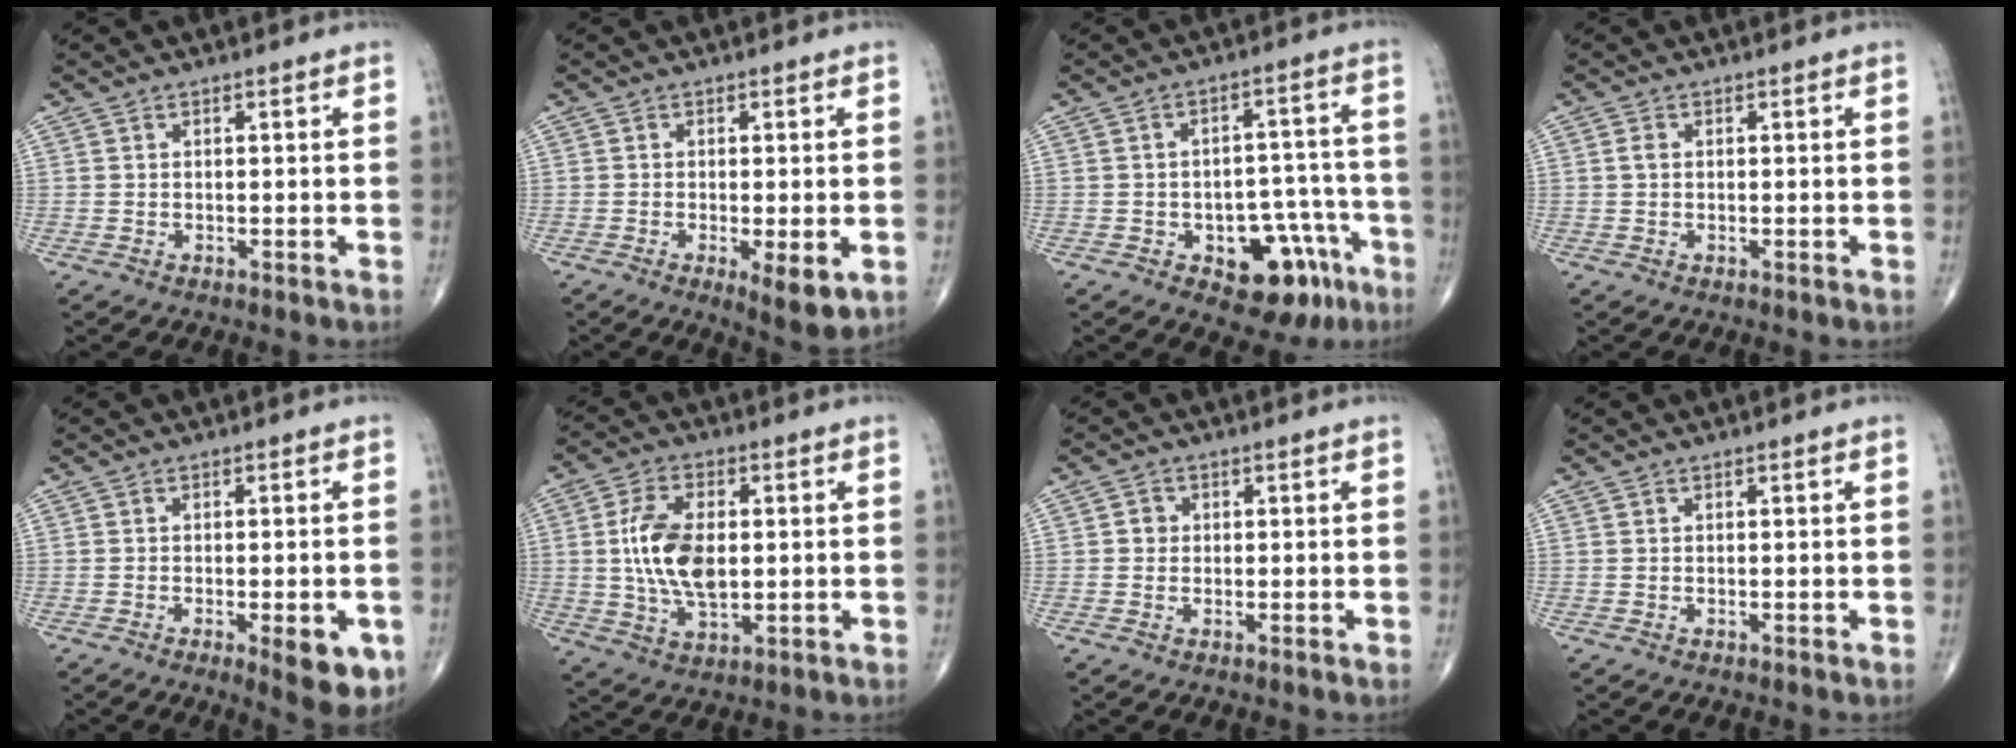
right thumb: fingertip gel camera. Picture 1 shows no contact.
{"total": 6.2, "force": [-1.7, 1.8, 5.6], "torque": [-0.087, -0.018, -0.026]}
{"total": 13.0, "force": [-6.2, 7.4, 8.7], "torque": [-0.070, 0.052, -0.074]}
{"total": 1.1, "force": [0.1, 0.8, 0.8], "torque": [-0.013, 0.001, 0.001]}
{"total": 8.9, "force": [-3.3, 2.9, 7.8], "torque": [-0.081, -0.005, -0.036]}
{"total": 12.1, "force": [0.7, 6.6, 10.1], "torque": [-0.186, -0.001, 0.018]}
{"total": 1.8, "force": [0.1, 1.7, 0.6], "torque": [0.001, 0.004, -0.002]}
{"total": 0.0}